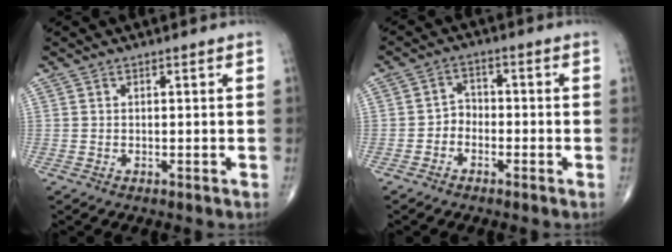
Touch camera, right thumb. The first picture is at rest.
{"total": 3.5, "force": [-1.6, 2.8, 1.3], "torque": [-0.002, 0.022, -0.039]}